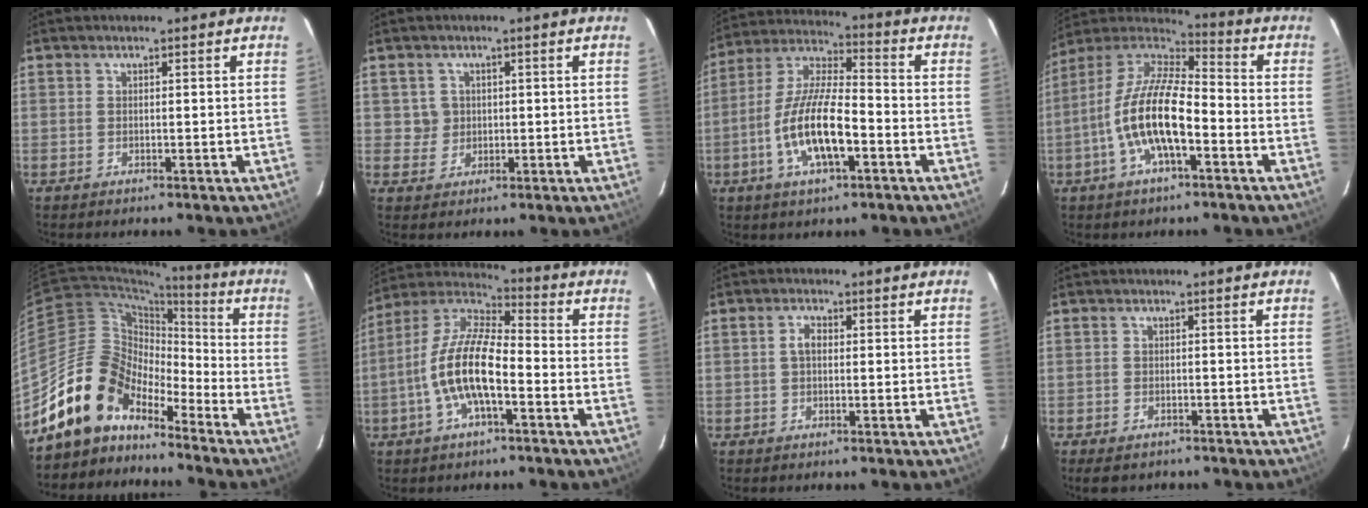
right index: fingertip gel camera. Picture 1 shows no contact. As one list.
[{"total": 3.1, "force": [0.5, 3.1, 0.1], "torque": [0.007, 0.014, 0.009]}, {"total": 14.3, "force": [-4.9, 4.6, 12.6], "torque": [-0.259, -0.004, -0.092]}, {"total": 15.5, "force": [-4.9, 5.4, 13.8], "torque": [-0.270, -0.001, -0.097]}, {"total": 13.1, "force": [-10.6, 6.4, 4.2], "torque": [-0.078, 0.031, -0.201]}, {"total": 13.7, "force": [-4.2, 4.6, 12.2], "torque": [-0.246, 0.003, -0.084]}, {"total": 1.9, "force": [0.0, 1.1, 1.5], "torque": [-0.032, 0.008, -0.001]}, {"total": 3.9, "force": [-2.9, 2.2, 1.4], "torque": [-0.037, -0.006, -0.043]}]